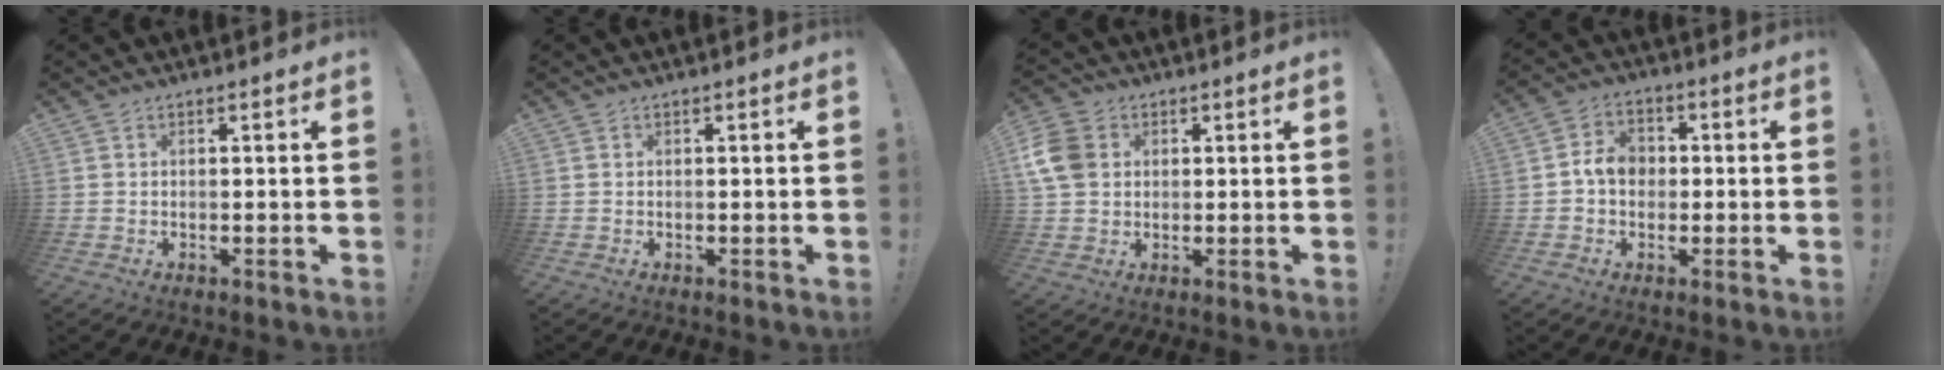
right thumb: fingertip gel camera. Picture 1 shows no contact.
{"total": 0.0}
{"total": 9.5, "force": [2.1, 7.6, 5.4], "torque": [-0.100, 0.003, 0.043]}
{"total": 7.2, "force": [0.0, 5.8, 4.3], "torque": [-0.072, 0.016, 0.003]}